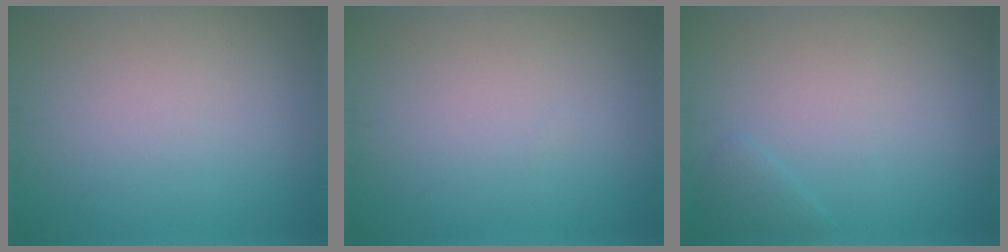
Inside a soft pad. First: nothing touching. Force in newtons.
{"total": 0.0}
{"total": 0.9, "press": 0.9, "slide": 0.1}